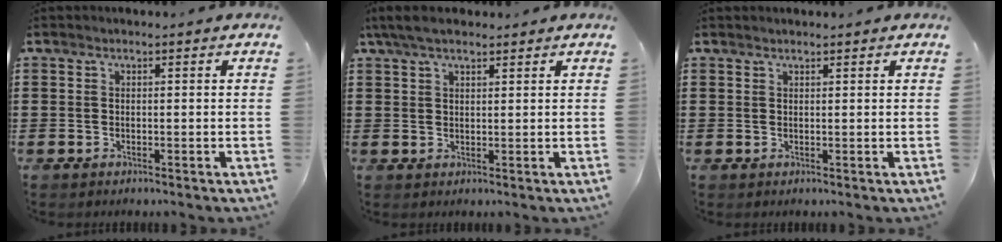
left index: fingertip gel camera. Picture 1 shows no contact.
{"total": 4.1, "force": [2.9, 1.4, 2.6], "torque": [-0.058, 0.006, 0.056]}
{"total": 0.7, "force": [0.6, 0.1, 0.0], "torque": [-0.003, 0.000, 0.013]}